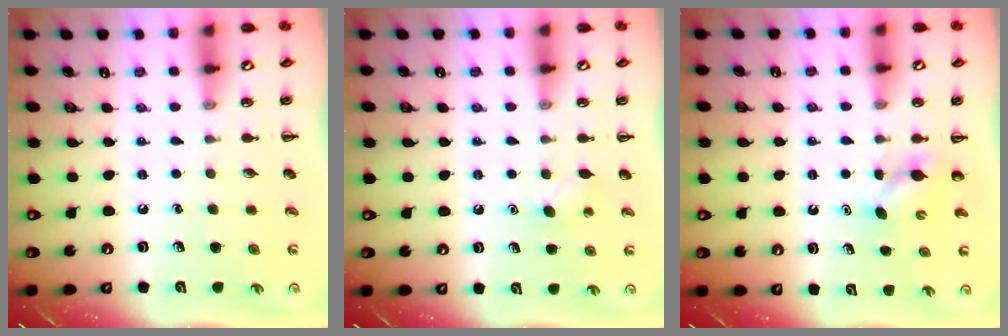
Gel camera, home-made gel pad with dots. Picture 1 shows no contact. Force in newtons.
{"total": 3.9, "press": 3.7, "slide": 1.1}
{"total": 3.8, "press": 3.6, "slide": 1.2}